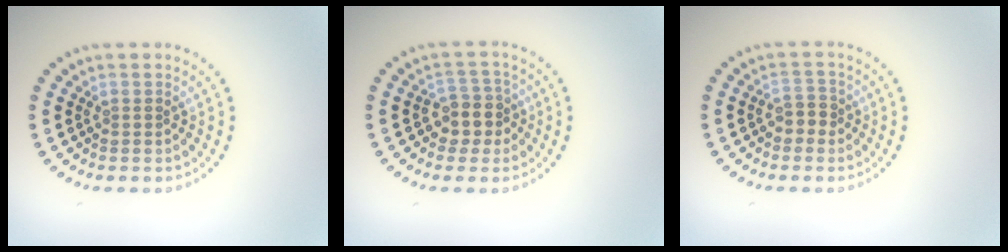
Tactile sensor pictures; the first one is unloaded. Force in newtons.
{"total": 2.7, "press": 2.5, "slide": 1.2}
{"total": 1.8, "press": 1.7, "slide": 0.8}